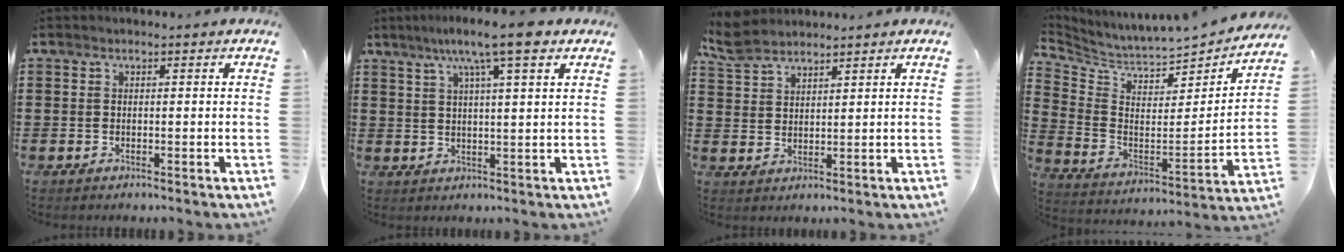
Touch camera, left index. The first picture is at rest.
{"total": 8.9, "force": [5.5, 0.8, 6.9], "torque": [-0.130, -0.001, 0.090]}
{"total": 5.0, "force": [4.4, 1.5, 1.8], "torque": [-0.050, -0.002, 0.084]}
{"total": 4.5, "force": [4.4, 1.0, 0.4], "torque": [-0.041, -0.051, 0.069]}